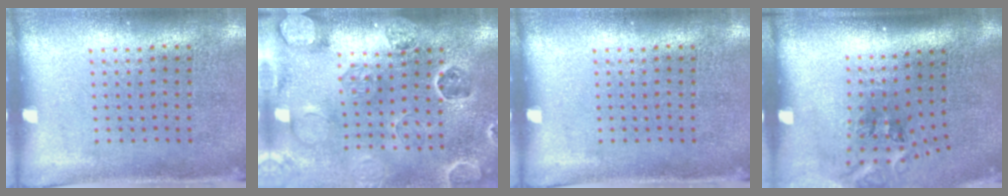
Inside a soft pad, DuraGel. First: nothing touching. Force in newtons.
{"total": 2.6, "press": 2.6, "slide": 0.3}
{"total": 0.0}
{"total": 1.7, "press": 1.2, "slide": 1.3}